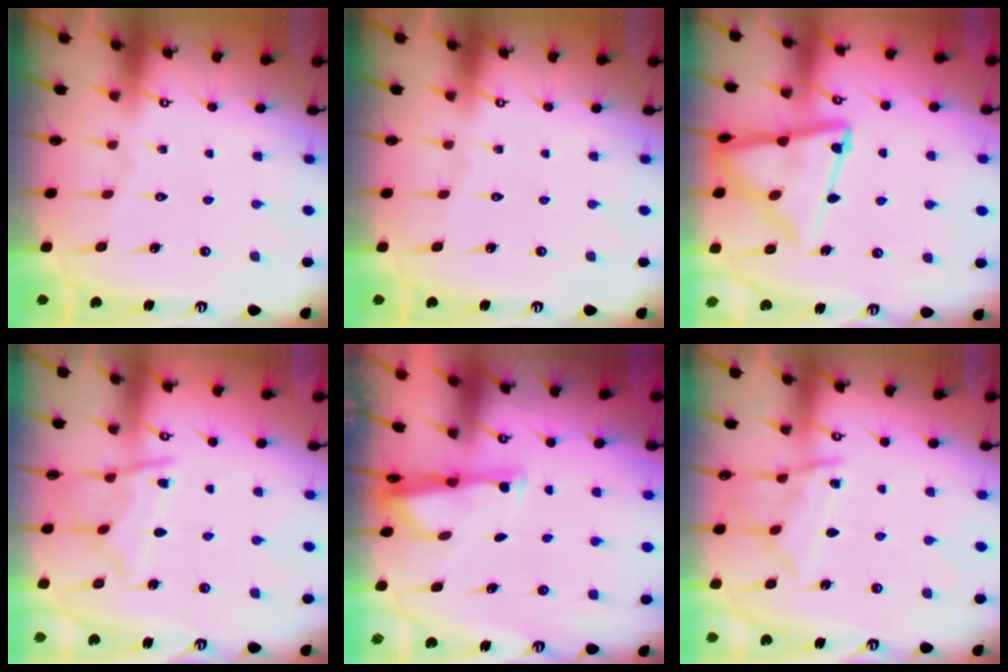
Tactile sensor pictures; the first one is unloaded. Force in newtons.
{"total": 0.0}
{"total": 15.2, "press": 15.2, "slide": 1.4}
{"total": 9.8, "press": 9.7, "slide": 0.9}
{"total": 3.0, "press": 2.9, "slide": 0.5}
{"total": 9.5, "press": 9.4, "slide": 1.0}